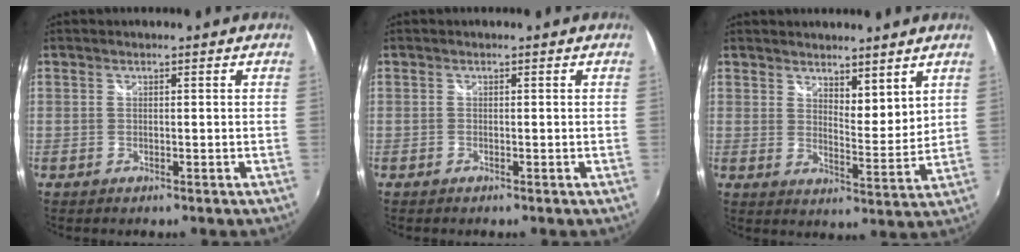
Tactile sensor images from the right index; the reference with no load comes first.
{"total": 0.0}
{"total": 6.5, "force": [5.2, 2.2, 3.3], "torque": [-0.042, -0.004, 0.086]}